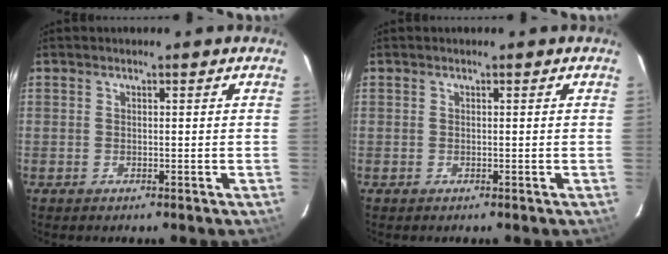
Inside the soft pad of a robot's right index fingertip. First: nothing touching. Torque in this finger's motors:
{"motor_torque": [0.23, 0.24, 0.00, 0.00]}